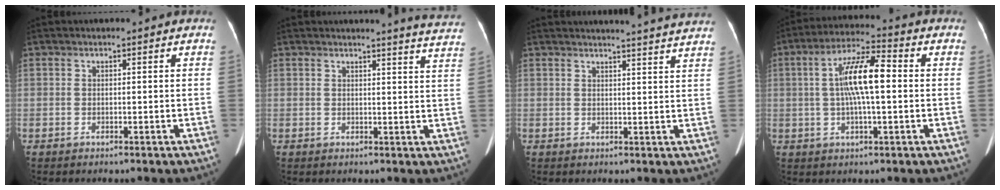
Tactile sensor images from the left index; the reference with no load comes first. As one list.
[{"total": 8.6, "force": [8.4, -1.0, 1.6], "torque": [-0.016, -0.058, 0.068]}, {"total": 12.8, "force": [12.2, -0.9, 3.5], "torque": [-0.044, -0.029, 0.127]}, {"total": 9.9, "force": [0.6, 1.9, 9.7], "torque": [-0.183, 0.021, 0.008]}]